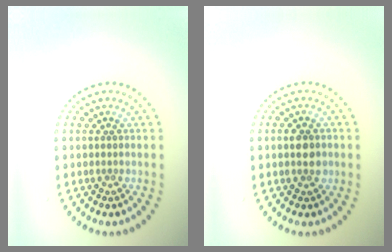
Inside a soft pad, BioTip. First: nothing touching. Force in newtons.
{"total": 2.4, "press": 2.4, "slide": 0.1}